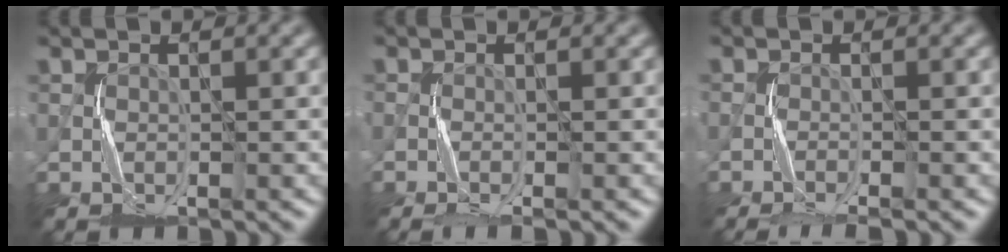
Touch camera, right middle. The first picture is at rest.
{"total": 1.6, "force": [-1.2, 0.0, 1.0], "torque": [-0.020, -0.004, -0.025]}
{"total": 2.9, "force": [-2.4, 0.1, 1.6], "torque": [-0.024, -0.001, -0.045]}